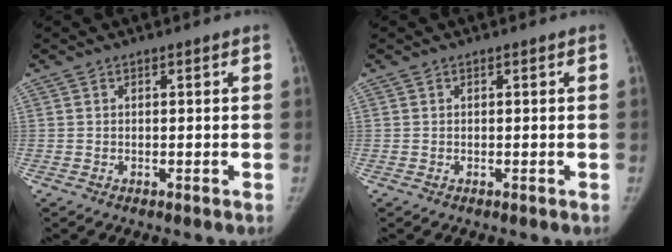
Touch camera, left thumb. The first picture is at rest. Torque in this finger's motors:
{"motor_torque": [0.06, 0.05, 0.15, -0.35, 0.03]}